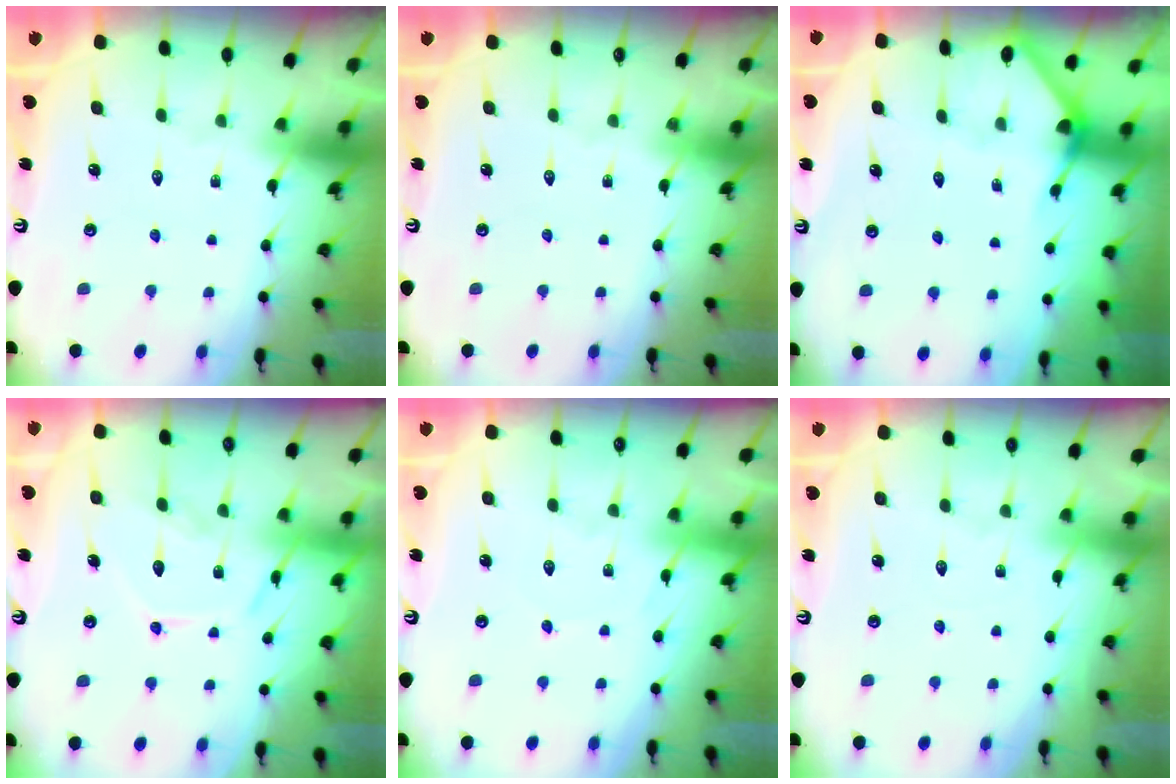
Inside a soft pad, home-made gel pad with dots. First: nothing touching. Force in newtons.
{"total": 0.0}
{"total": 2.7, "press": 2.7, "slide": 0.1}
{"total": 12.3, "press": 12.3, "slide": 1.0}
{"total": 2.4, "press": 2.4, "slide": 0.3}
{"total": 2.6, "press": 2.6, "slide": 0.3}